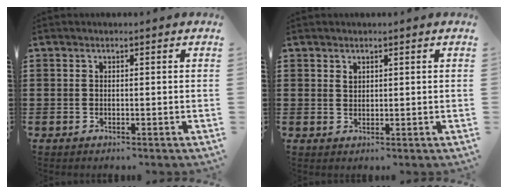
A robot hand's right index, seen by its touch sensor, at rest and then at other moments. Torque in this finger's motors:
{"motor_torque": [0.07, -0.02, 0.02, 0.02]}